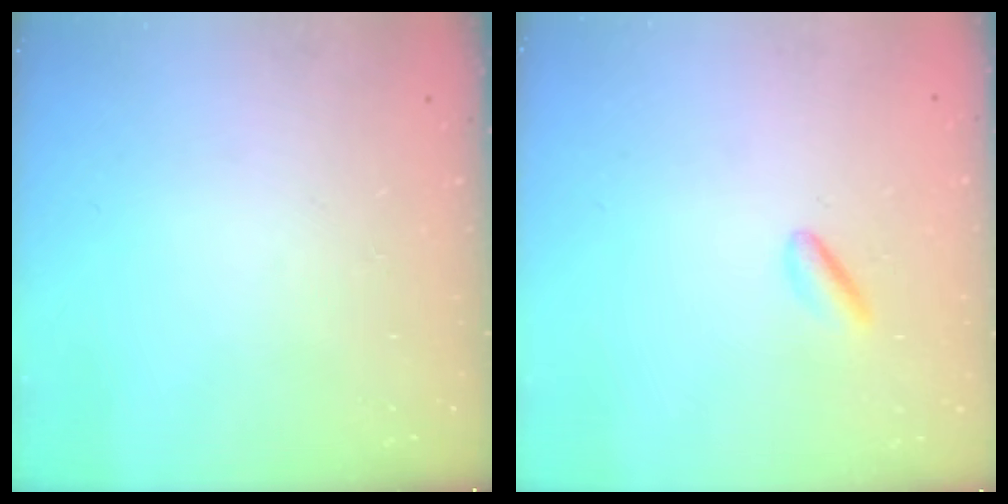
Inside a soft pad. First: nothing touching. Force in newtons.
{"total": 2.7, "press": 2.5, "slide": 0.9}